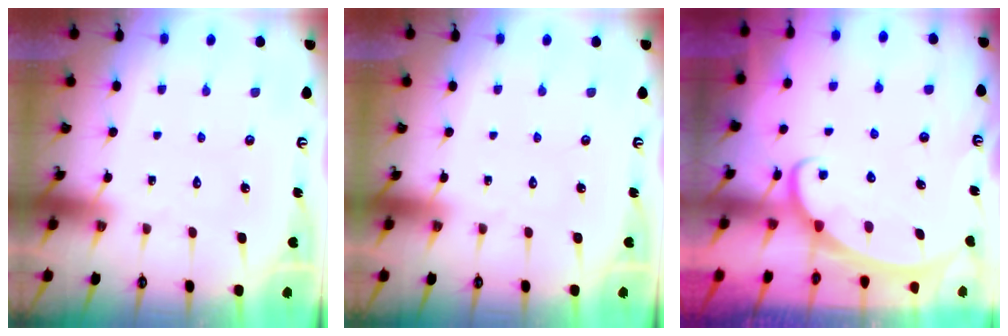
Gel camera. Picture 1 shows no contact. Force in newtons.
{"total": 0.0}
{"total": 2.4, "press": 2.3, "slide": 0.4}